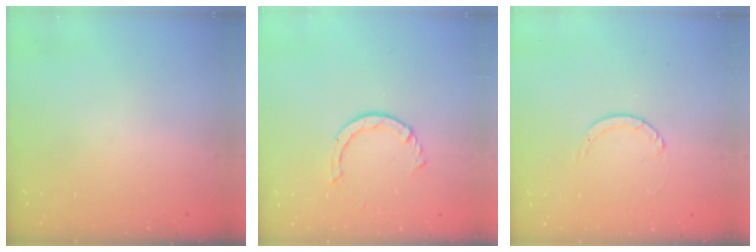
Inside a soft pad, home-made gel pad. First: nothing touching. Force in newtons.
{"total": 3.2, "press": 3.2, "slide": 0.3}
{"total": 1.1, "press": 1.1, "slide": 0.1}